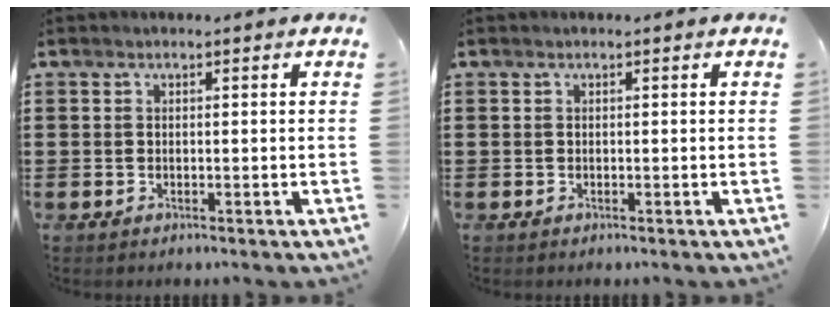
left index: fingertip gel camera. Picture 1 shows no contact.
{"total": 0.0}